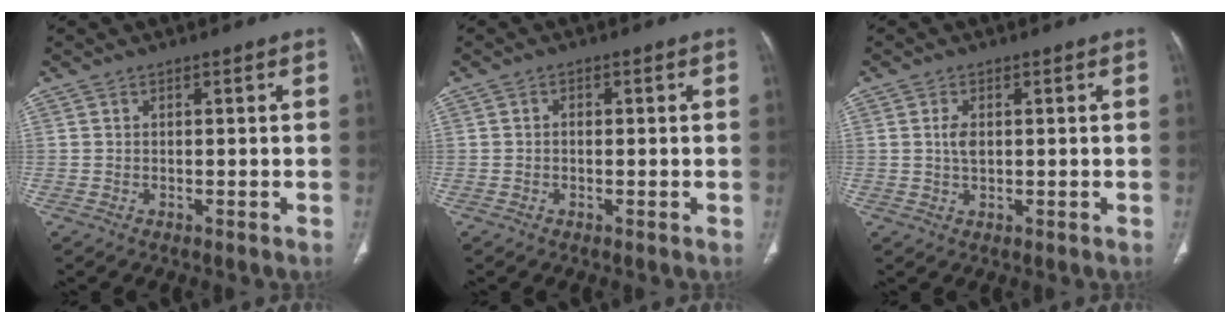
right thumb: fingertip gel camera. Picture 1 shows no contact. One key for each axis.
{"total": 1.0, "fx": -0.1, "fy": 0.8, "fz": 0.6, "tx": -0.007, "ty": 0.005, "tz": -0.004}
{"total": 2.7, "fx": 0.4, "fy": 1.5, "fz": 2.2, "tx": -0.042, "ty": -0.002, "tz": 0.009}